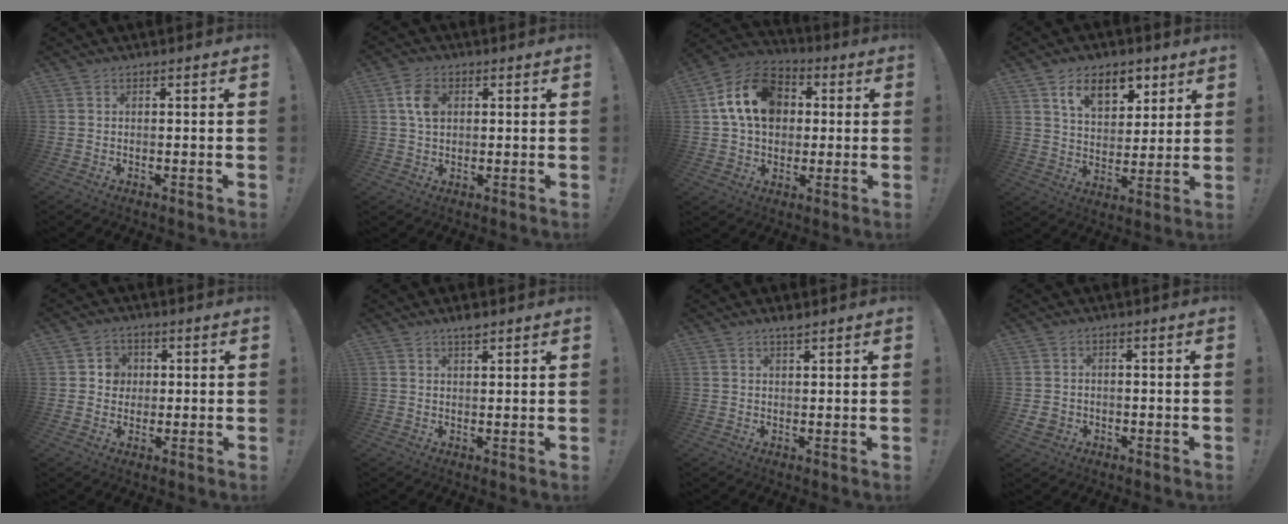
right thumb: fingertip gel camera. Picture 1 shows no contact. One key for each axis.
{"total": 6.6, "fx": 1.6, "fy": 4.7, "fz": 4.4, "tx": -0.069, "ty": 0.001, "tz": 0.029}
{"total": 17.3, "fx": 4.2, "fy": 12.8, "fz": 10.8, "tx": -0.182, "ty": 0.008, "tz": 0.083}
{"total": 12.1, "fx": 7.0, "fy": 7.3, "fz": 6.6, "tx": -0.090, "ty": -0.032, "tz": 0.127}
{"total": 5.5, "fx": 1.2, "fy": 5.1, "fz": 1.6, "tx": -0.020, "ty": -0.002, "tz": 0.023}
{"total": 2.6, "fx": 2.2, "fy": 0.4, "fz": 1.4, "tx": -0.014, "ty": -0.014, "tz": 0.035}
{"total": 2.0, "fx": 1.8, "fy": 0.0, "fz": 1.0, "tx": -0.013, "ty": -0.010, "tz": 0.029}
{"total": 3.3, "fx": -0.8, "fy": 2.9, "fz": 1.2, "tx": -0.023, "ty": 0.004, "tz": -0.013}